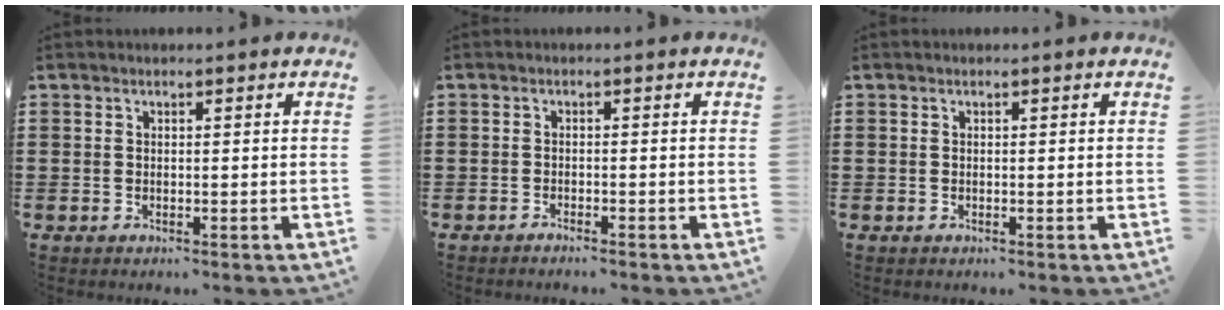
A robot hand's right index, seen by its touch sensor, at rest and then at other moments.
{"total": 0.8, "force": [-0.8, 0.0, 0.0], "torque": [-0.003, 0.002, -0.017]}
{"total": 0.0}